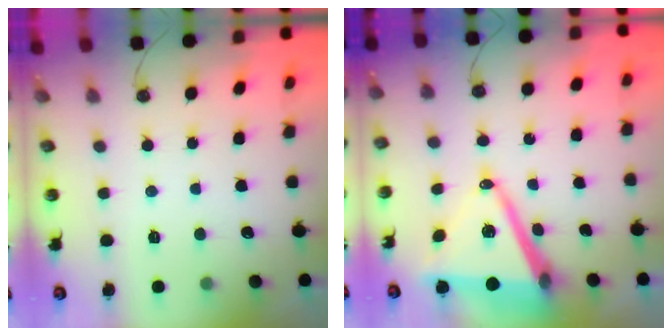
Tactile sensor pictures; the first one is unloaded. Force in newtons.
{"total": 15.2, "press": 14.7, "slide": 4.0}